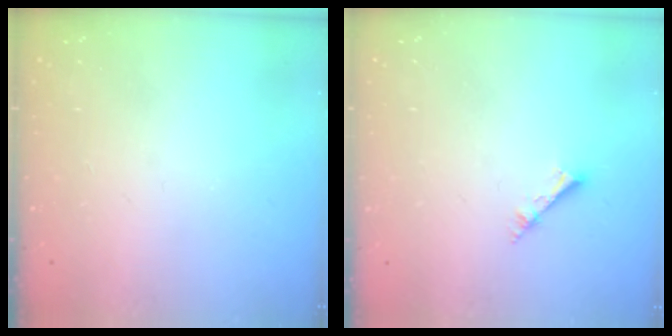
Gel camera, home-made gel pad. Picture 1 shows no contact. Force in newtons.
{"total": 2.2, "press": 2.2, "slide": 0.3}